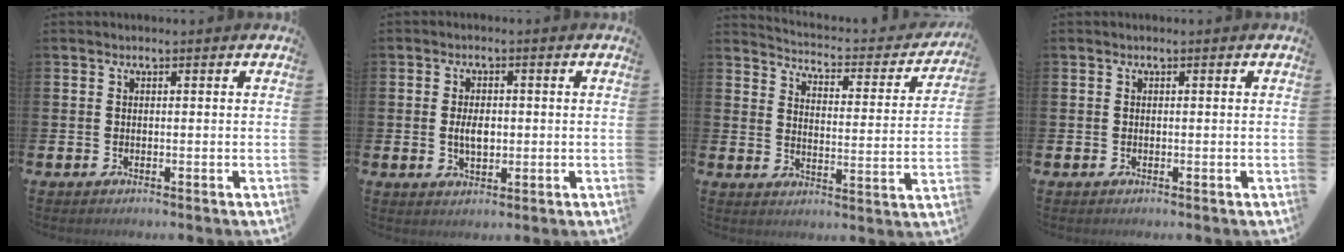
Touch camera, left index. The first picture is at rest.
{"total": 3.4, "force": [0.1, 2.0, 2.7], "torque": [-0.030, -0.003, -0.004]}
{"total": 3.4, "force": [3.2, 0.9, 0.8], "torque": [-0.028, -0.038, 0.043]}
{"total": 0.0}